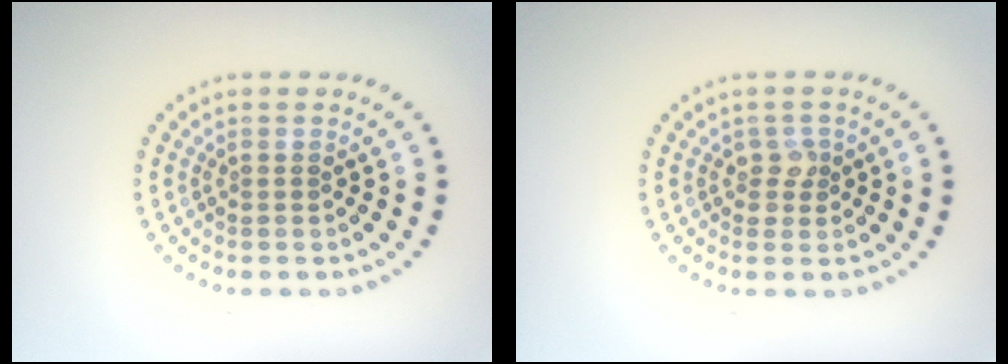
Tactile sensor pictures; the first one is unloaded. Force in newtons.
{"total": 1.5, "press": 1.3, "slide": 0.7}